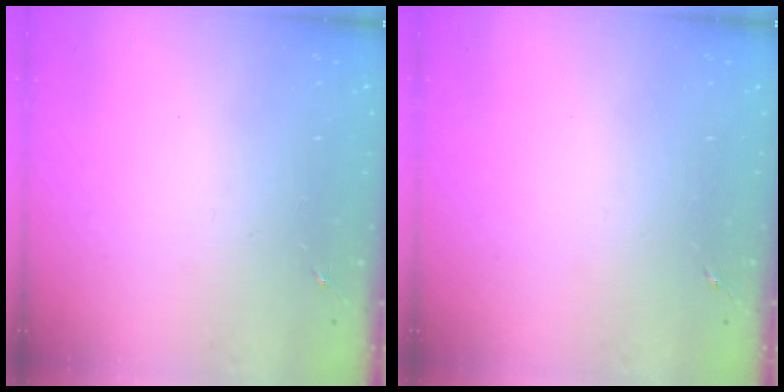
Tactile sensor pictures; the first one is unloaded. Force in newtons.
{"total": 0.0}